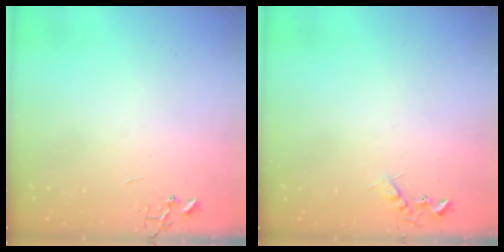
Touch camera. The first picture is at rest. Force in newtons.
{"total": 6.6, "press": 6.5, "slide": 0.7}